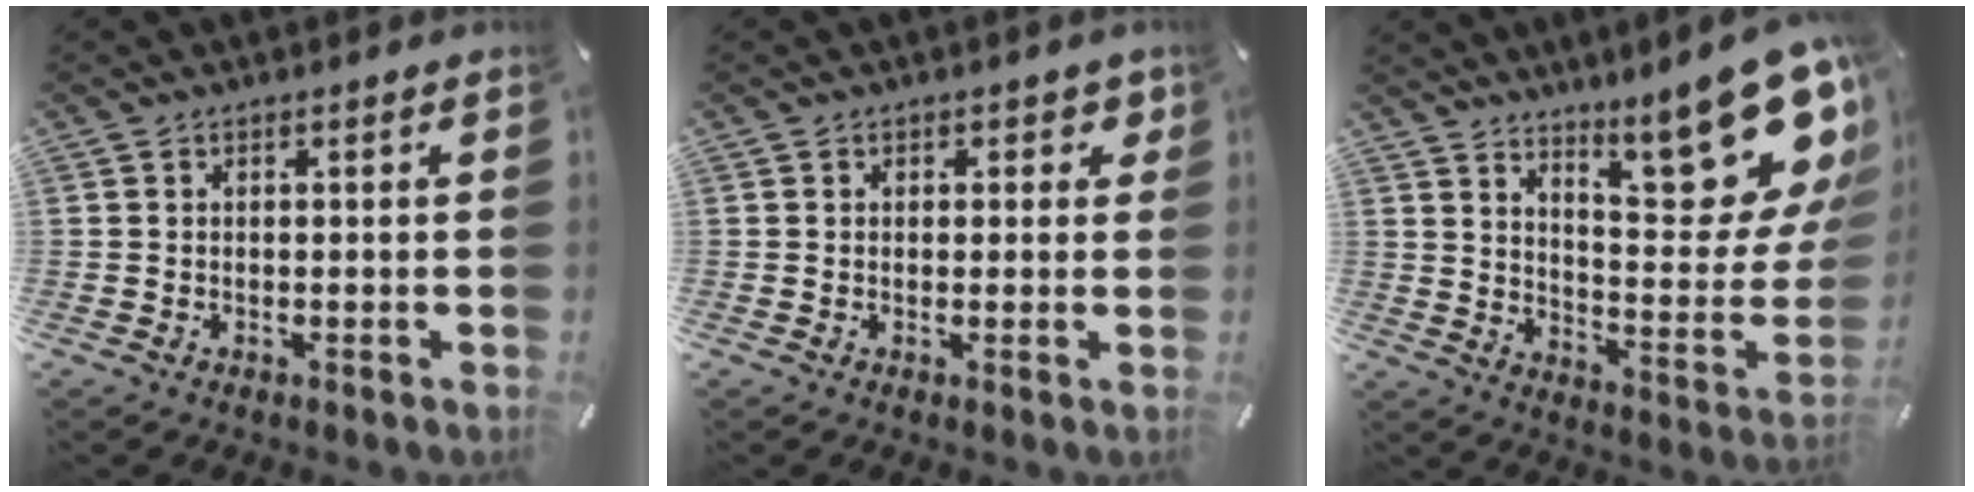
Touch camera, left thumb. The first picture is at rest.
{"total": 1.9, "force": [0.6, 1.5, 1.0], "torque": [0.002, -0.002, 0.003]}
{"total": 23.4, "force": [14.7, 7.8, 16.6], "torque": [-0.208, -0.117, 0.243]}